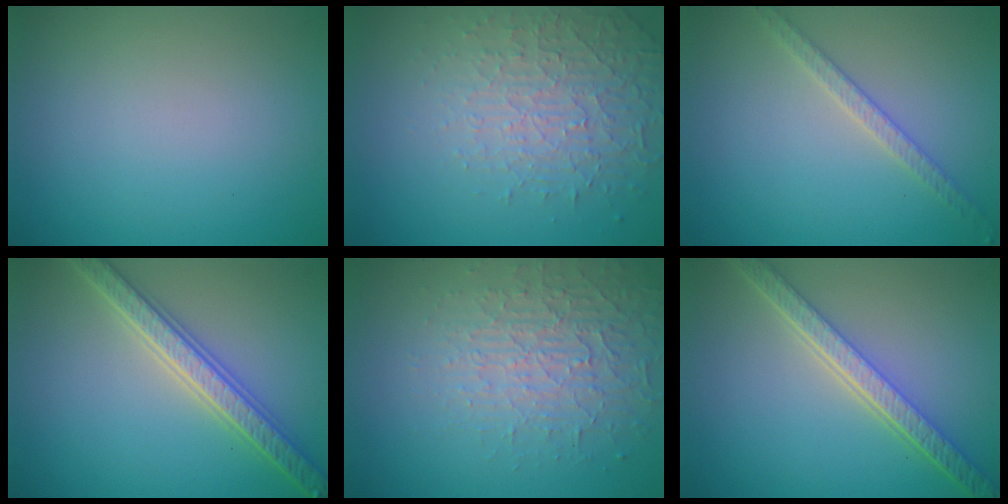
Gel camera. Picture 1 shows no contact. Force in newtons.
{"total": 4.5, "press": 3.1, "slide": 3.3}
{"total": 2.1, "press": 2.0, "slide": 0.6}
{"total": 5.4, "press": 5.3, "slide": 1.0}
{"total": 3.8, "press": 3.5, "slide": 1.3}
{"total": 5.6, "press": 4.3, "slide": 3.7}